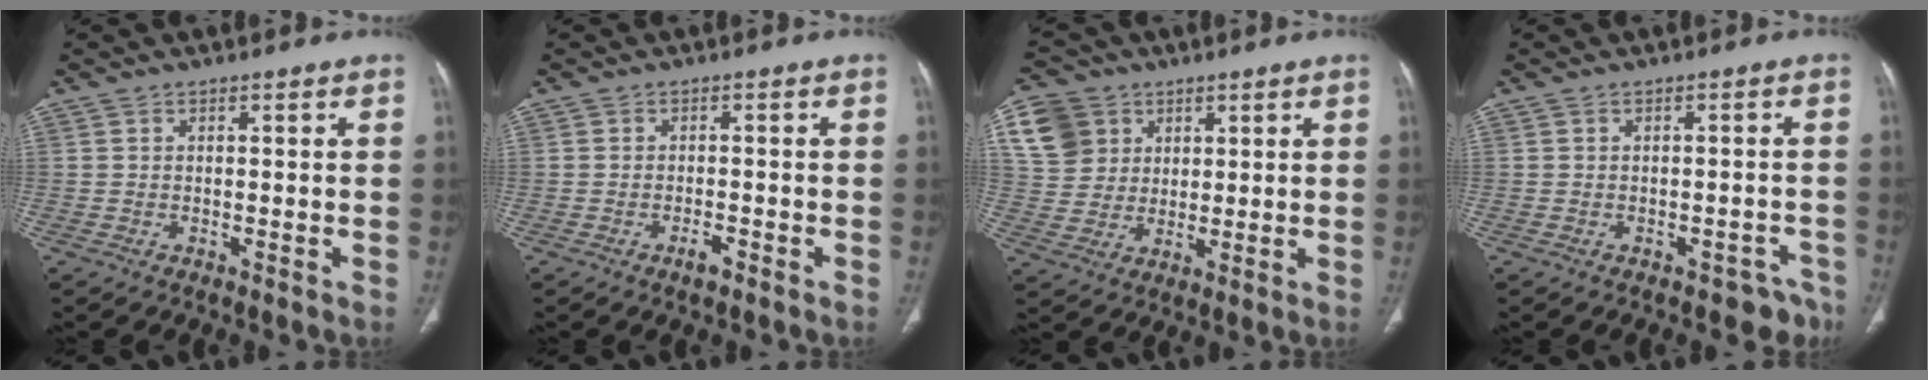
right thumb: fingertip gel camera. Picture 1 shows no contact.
{"total": 1.9, "force": [-1.3, 0.6, 1.3], "torque": [-0.025, 0.005, -0.024]}
{"total": 11.2, "force": [4.3, 9.6, 3.9], "torque": [-0.057, 0.004, 0.084]}
{"total": 4.9, "force": [-3.7, 2.8, 1.5], "torque": [0.005, 0.028, -0.043]}